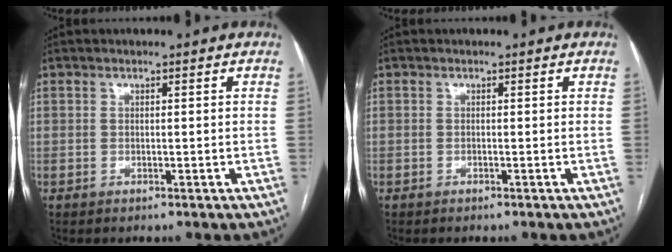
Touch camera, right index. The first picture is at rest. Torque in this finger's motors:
{"motor_torque": [0.09, 0.09, -0.03, 0.01]}